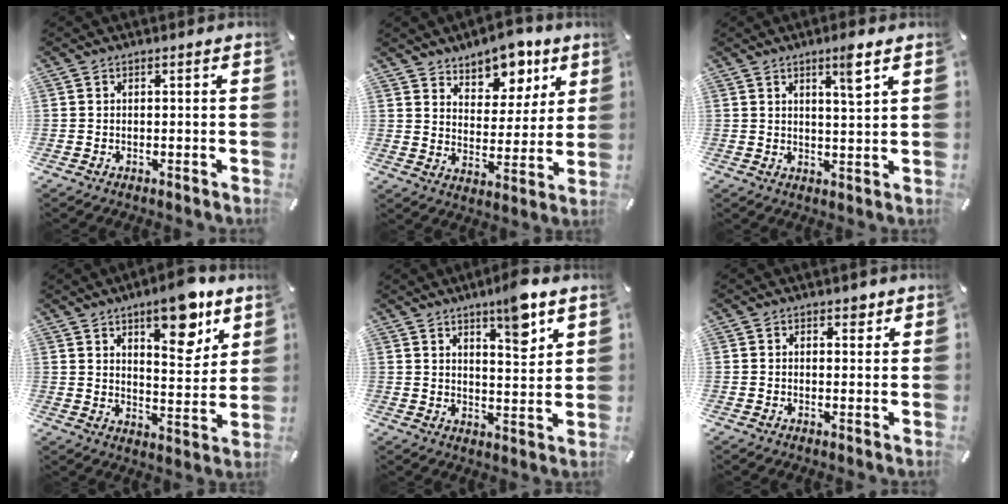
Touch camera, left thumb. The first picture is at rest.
{"total": 9.7, "force": [7.9, 5.4, 1.7], "torque": [-0.016, -0.073, 0.141]}
{"total": 5.5, "force": [3.5, 0.5, 4.3], "torque": [-0.061, -0.019, 0.052]}
{"total": 13.3, "force": [8.3, 5.6, 8.8], "torque": [-0.109, -0.049, 0.138]}
{"total": 8.1, "force": [6.0, 1.7, 5.2], "torque": [-0.070, -0.042, 0.098]}
{"total": 1.7, "force": [1.0, 1.1, 0.7], "torque": [0.001, -0.002, 0.014]}